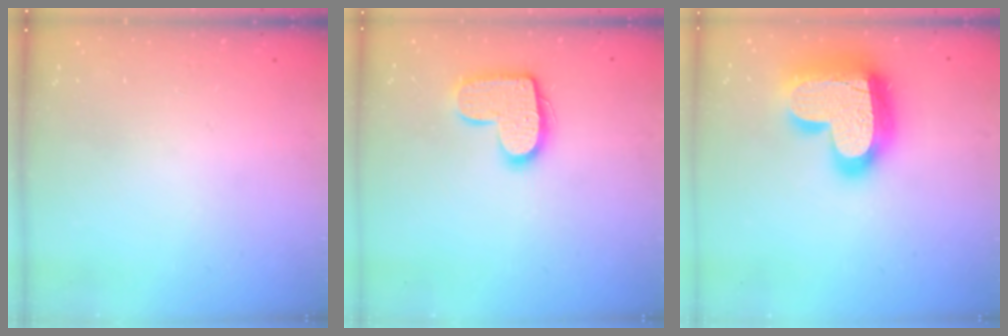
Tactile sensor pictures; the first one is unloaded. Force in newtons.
{"total": 13.5, "press": 13.5, "slide": 0.7}
{"total": 26.4, "press": 26.3, "slide": 2.0}